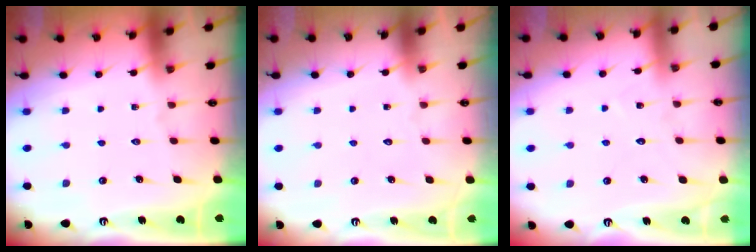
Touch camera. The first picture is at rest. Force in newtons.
{"total": 1.5, "press": 1.5, "slide": 0.1}
{"total": 4.8, "press": 4.7, "slide": 0.5}